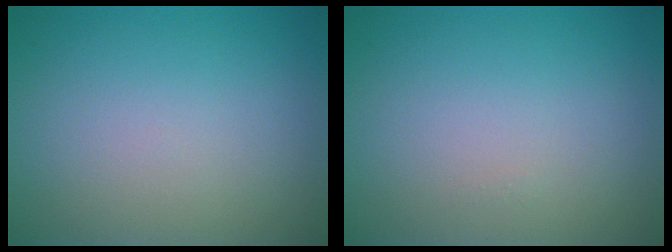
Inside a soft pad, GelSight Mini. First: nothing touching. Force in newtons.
{"total": 0.0}